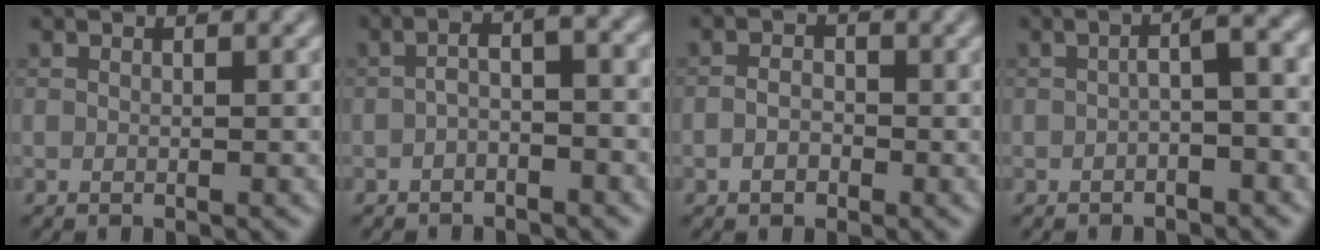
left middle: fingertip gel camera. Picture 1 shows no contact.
{"total": 2.7, "force": [-1.2, 0.9, 2.3], "torque": [-0.043, 0.010, -0.027]}
{"total": 1.5, "force": [-0.7, 1.2, 0.7], "torque": [-0.013, 0.005, -0.016]}
{"total": 3.3, "force": [-0.7, 0.8, 3.1], "torque": [-0.050, 0.013, -0.018]}